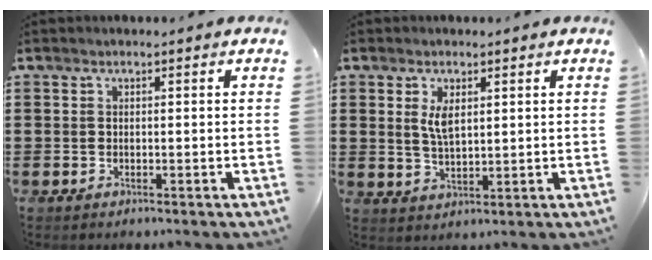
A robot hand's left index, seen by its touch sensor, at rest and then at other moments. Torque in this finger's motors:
{"motor_torque": [0.42, 0.79, 0.28, 0.07]}